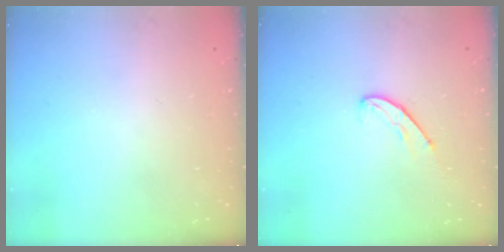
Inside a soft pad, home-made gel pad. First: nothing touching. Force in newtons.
{"total": 5.6, "press": 5.5, "slide": 0.5}